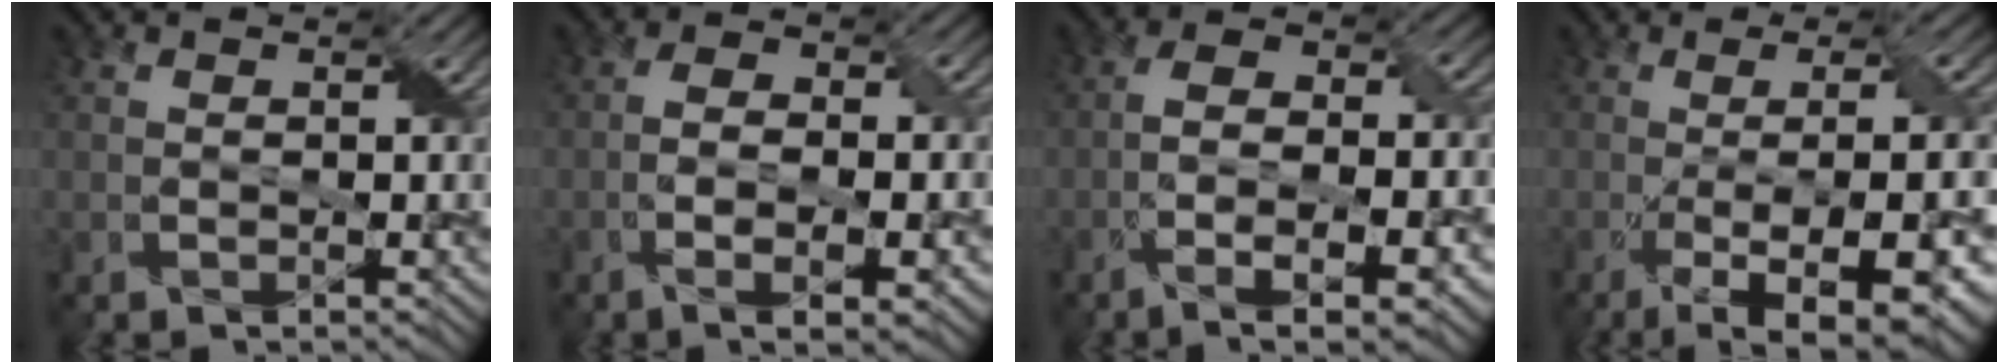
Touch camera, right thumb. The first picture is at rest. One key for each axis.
{"total": 6.5, "fx": -2.2, "fy": 2.2, "fz": 5.7, "tx": -0.109, "ty": -0.003, "tz": -0.028}
{"total": 9.3, "fx": -3.9, "fy": 2.8, "fz": 7.9, "tx": -0.145, "ty": -0.001, "tz": -0.056}
{"total": 12.2, "fx": -3.6, "fy": 3.1, "fz": 11.3, "tx": -0.153, "ty": -0.005, "tz": -0.046}